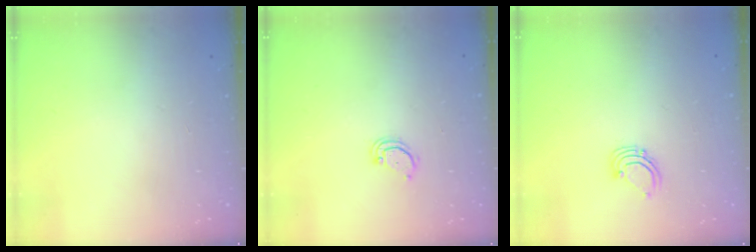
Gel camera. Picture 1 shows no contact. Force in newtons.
{"total": 2.9, "press": 2.9, "slide": 0.2}
{"total": 2.9, "press": 2.9, "slide": 0.2}